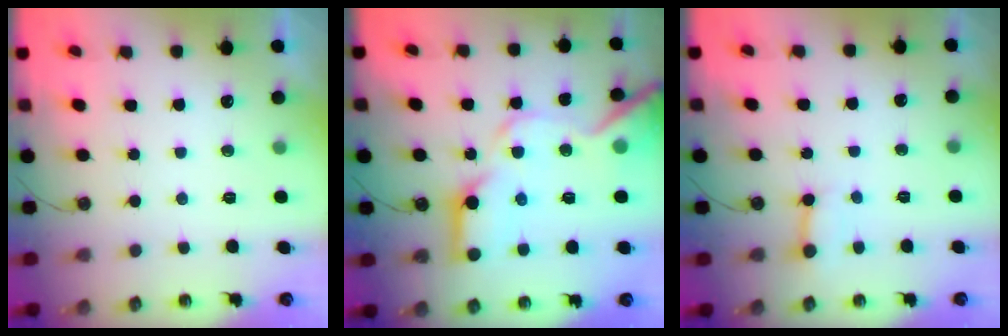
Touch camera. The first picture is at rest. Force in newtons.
{"total": 19.4, "press": 19.3, "slide": 2.3}
{"total": 4.1, "press": 4.1, "slide": 0.3}